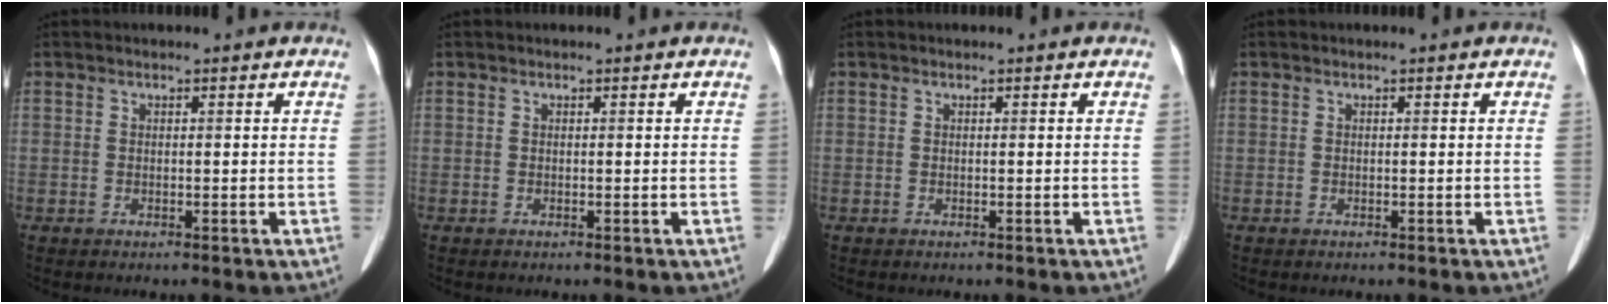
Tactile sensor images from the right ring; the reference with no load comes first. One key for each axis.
{"total": 0.0}
{"total": 0.0}
{"total": 0.0}